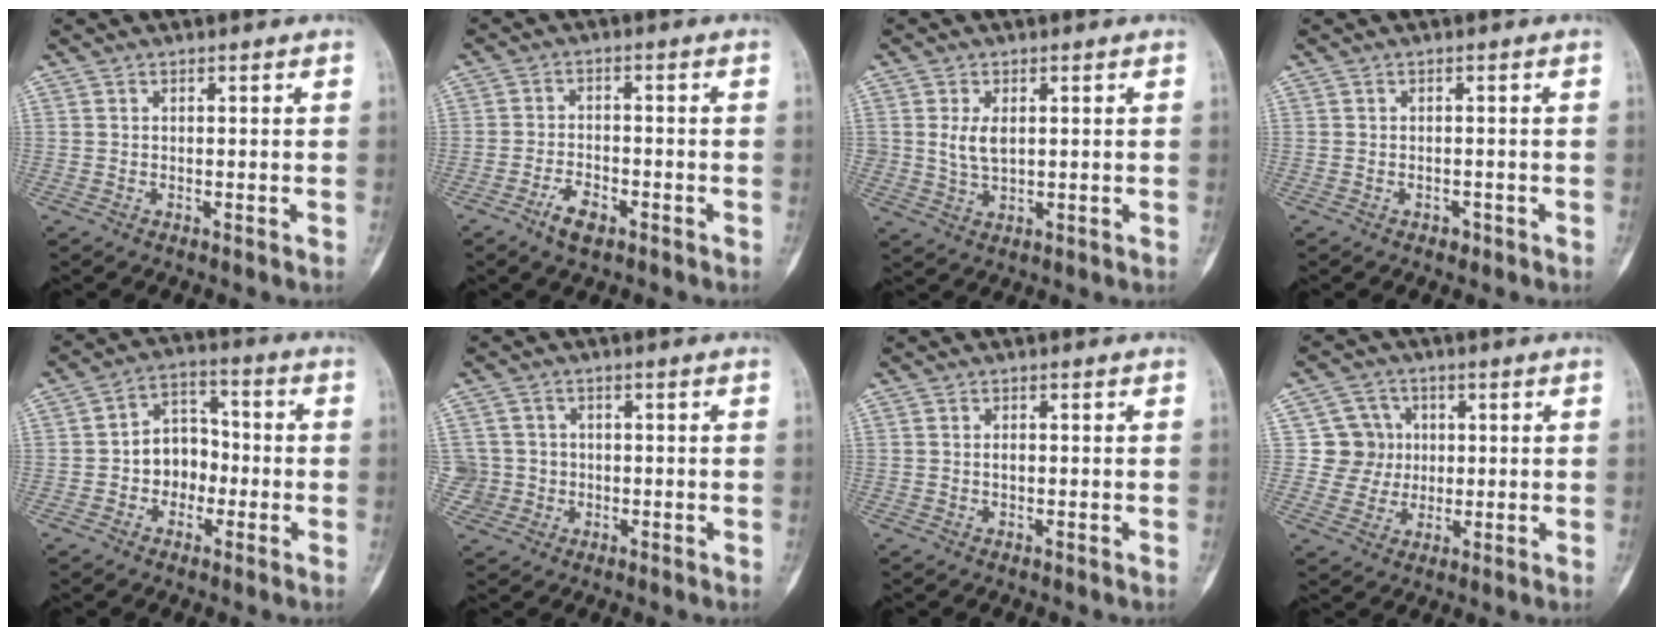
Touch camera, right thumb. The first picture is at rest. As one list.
[{"total": 4.6, "force": [-2.8, 2.1, 3.0], "torque": [-0.054, 0.016, -0.050]}, {"total": 4.4, "force": [0.9, 2.6, 3.5], "torque": [-0.064, -0.007, 0.024]}, {"total": 1.1, "force": [-0.7, 0.7, 0.4], "torque": [-0.006, 0.002, -0.010]}, {"total": 8.4, "force": [-1.6, 6.7, 4.9], "torque": [-0.033, 0.037, -0.040]}, {"total": 5.3, "force": [-0.3, 5.3, 0.1], "torque": [0.021, 0.015, -0.006]}, {"total": 0.9, "force": [-0.1, 0.5, 0.7], "torque": [-0.006, 0.001, -0.001]}, {"total": 7.2, "force": [0.9, 7.1, 0.8], "torque": [0.032, 0.011, 0.013]}]